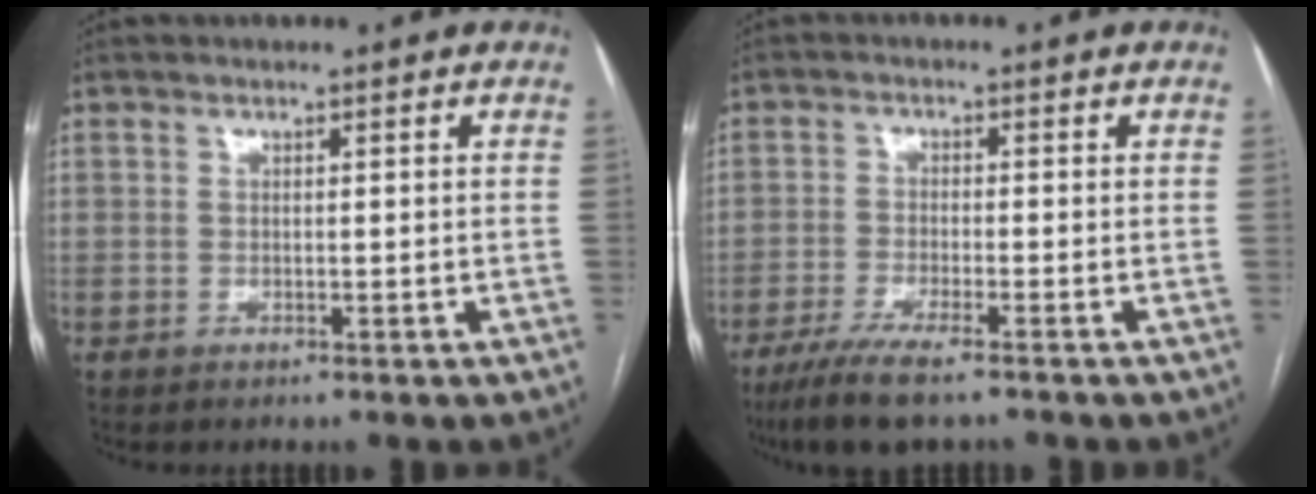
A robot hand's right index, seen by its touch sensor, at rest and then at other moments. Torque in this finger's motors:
{"motor_torque": [0.88, -0.63, 0.25, 0.08]}